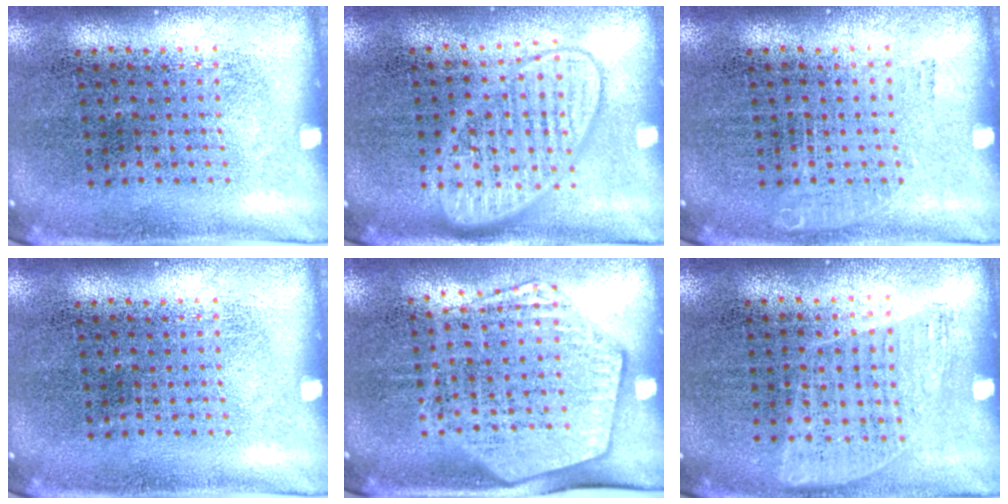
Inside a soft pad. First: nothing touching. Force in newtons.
{"total": 2.6, "press": 2.6, "slide": 0.4}
{"total": 0.5, "press": 0.5, "slide": 0.1}
{"total": 0.0}
{"total": 1.9, "press": 1.7, "slide": 0.9}
{"total": 0.5, "press": 0.4, "slide": 0.4}